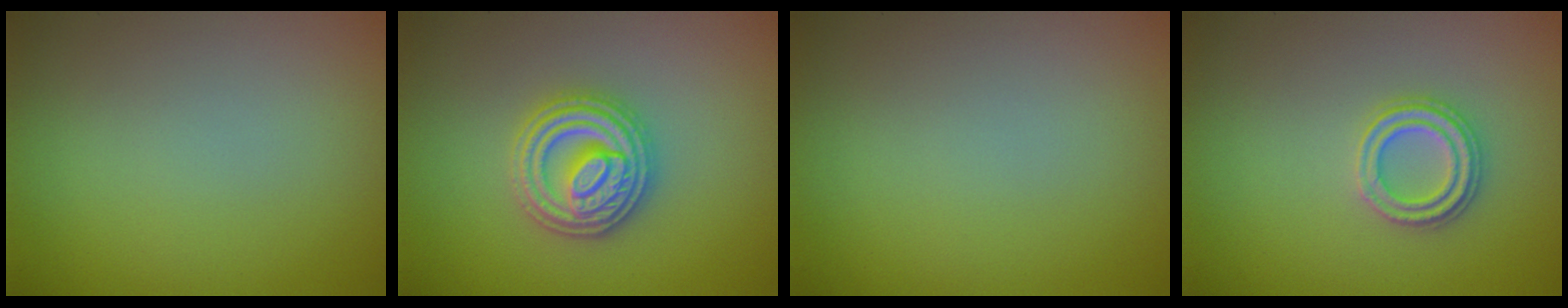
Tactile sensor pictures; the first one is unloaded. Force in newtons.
{"total": 4.9, "press": 4.8, "slide": 0.7}
{"total": 0.0}
{"total": 2.4, "press": 2.4, "slide": 0.2}